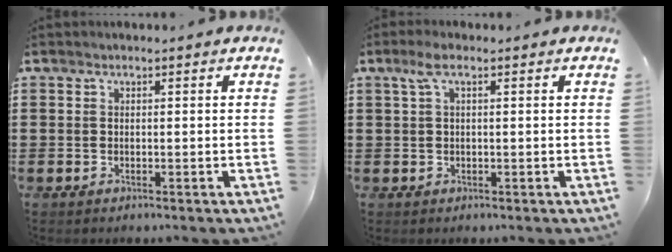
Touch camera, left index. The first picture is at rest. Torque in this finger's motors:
{"motor_torque": [1.15, -0.99, 0.47, 0.08]}